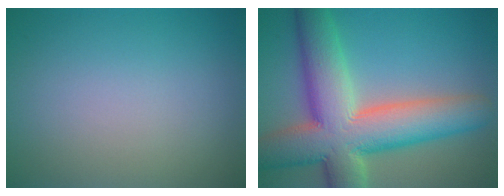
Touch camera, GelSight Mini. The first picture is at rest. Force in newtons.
{"total": 12.7, "press": 12.6, "slide": 1.0}